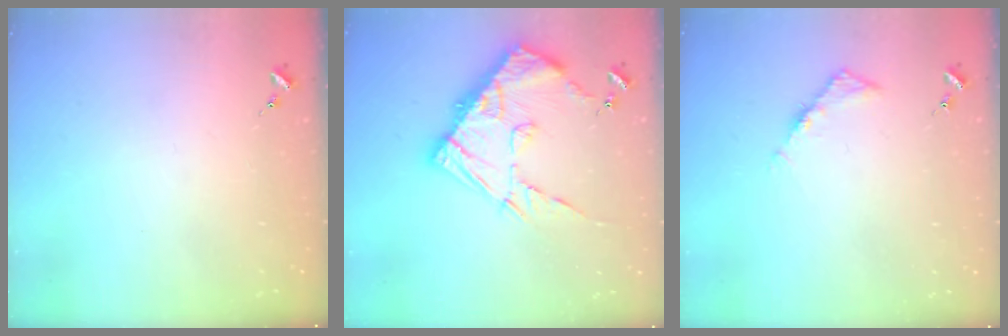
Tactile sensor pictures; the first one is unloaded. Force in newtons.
{"total": 18.0, "press": 17.9, "slide": 1.9}
{"total": 4.5, "press": 4.5, "slide": 0.4}